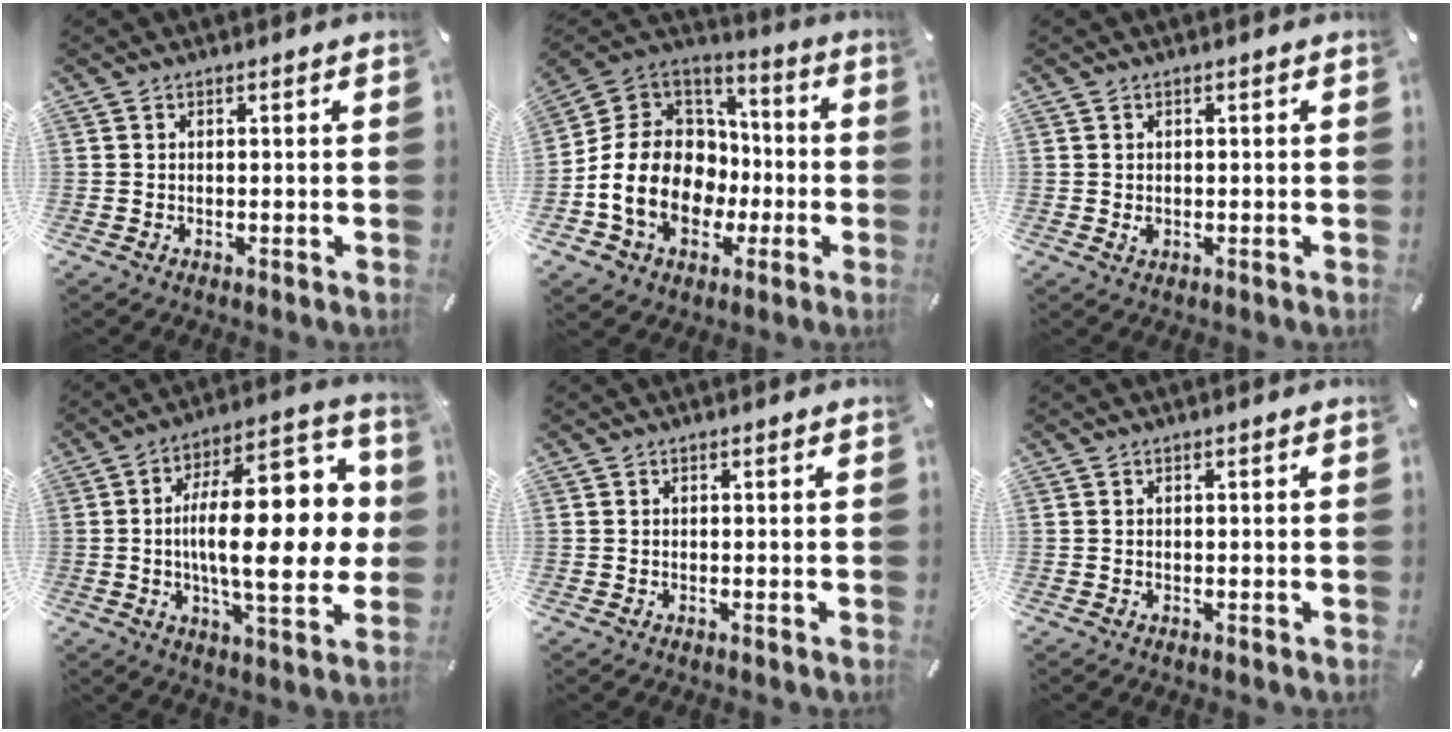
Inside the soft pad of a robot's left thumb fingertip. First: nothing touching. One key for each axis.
{"total": 18.7, "fx": -4.3, "fy": 15.0, "fz": 10.3, "tx": -0.228, "ty": 0.011, "tz": -0.067}
{"total": 1.3, "fx": 0.0, "fy": 1.1, "fz": 0.7, "tx": -0.014, "ty": 0.003, "tz": -0.001}
{"total": 24.7, "fx": 1.1, "fy": 10.5, "fz": 22.3, "tx": -0.349, "ty": -0.015, "tz": 0.015}
{"total": 0.0}
{"total": 0.0}